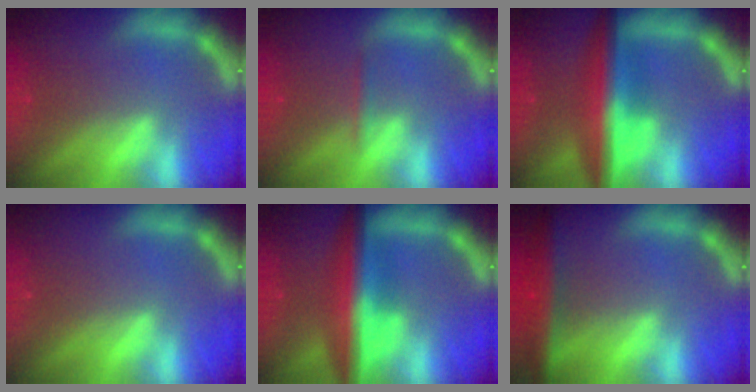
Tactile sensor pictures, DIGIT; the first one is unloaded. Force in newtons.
{"total": 0.9}
{"total": 8.5}
{"total": 0.0}
{"total": 8.5}
{"total": 5.5}